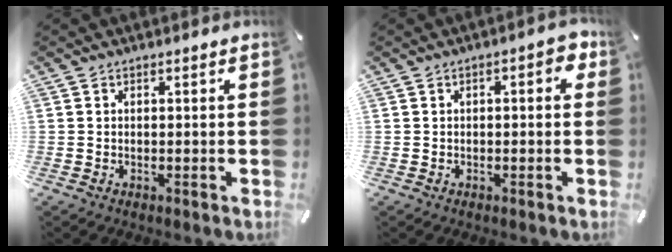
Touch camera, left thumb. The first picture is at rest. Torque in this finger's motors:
{"motor_torque": [0.01, -0.01, 0.21, 0.17, 0.03]}